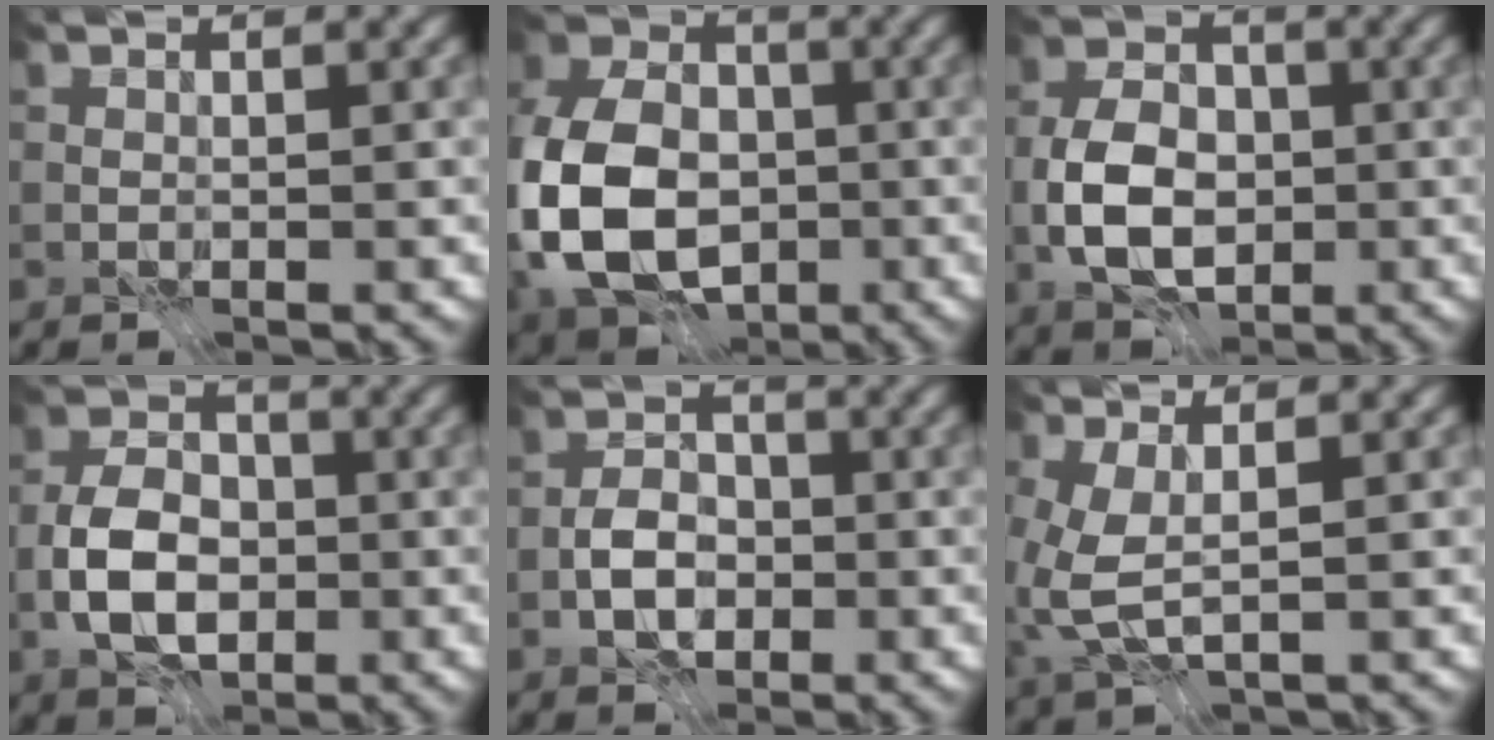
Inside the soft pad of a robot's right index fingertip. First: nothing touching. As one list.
[{"total": 13.1, "force": [-3.0, 9.4, 8.6], "torque": [-0.201, -0.014, -0.067]}, {"total": 6.6, "force": [-1.9, 4.4, 4.6], "torque": [-0.087, 0.005, -0.043]}, {"total": 6.1, "force": [-2.0, 3.9, 4.2], "torque": [-0.077, 0.003, -0.044]}, {"total": 3.6, "force": [-1.8, 2.2, 2.3], "torque": [-0.032, 0.003, -0.039]}, {"total": 4.1, "force": [-0.5, 2.0, 3.5], "torque": [-0.104, -0.007, -0.006]}]